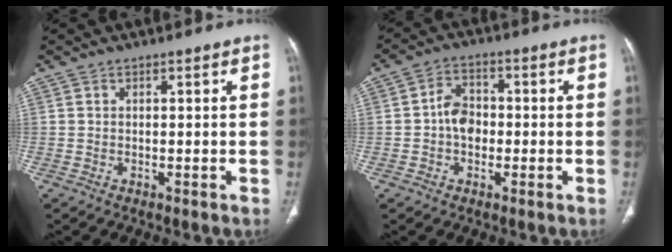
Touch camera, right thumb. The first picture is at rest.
{"total": 5.5, "force": [-0.7, 4.2, 3.5], "torque": [-0.044, 0.017, -0.021]}